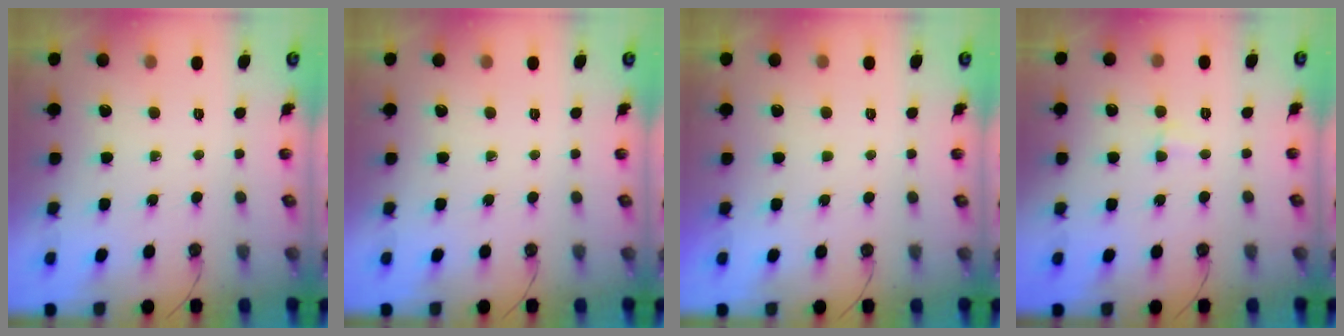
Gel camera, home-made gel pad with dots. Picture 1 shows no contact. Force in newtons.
{"total": 0.0}
{"total": 0.0}
{"total": 2.1, "press": 2.0, "slide": 0.6}